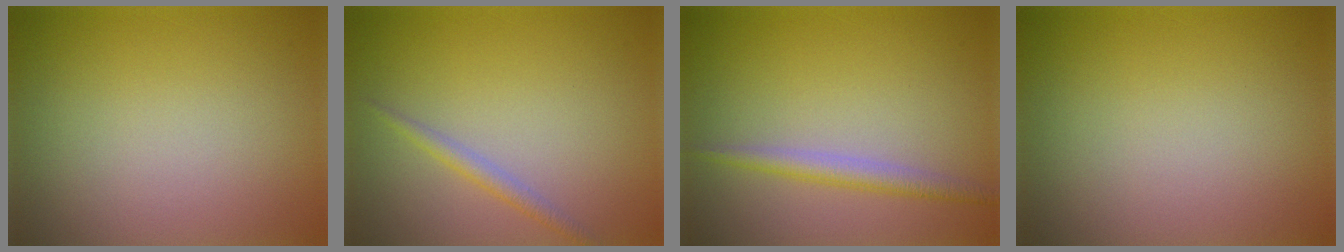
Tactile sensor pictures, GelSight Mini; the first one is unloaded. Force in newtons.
{"total": 1.4, "press": 1.4, "slide": 0.0}
{"total": 2.2, "press": 2.2, "slide": 0.0}
{"total": 0.0}